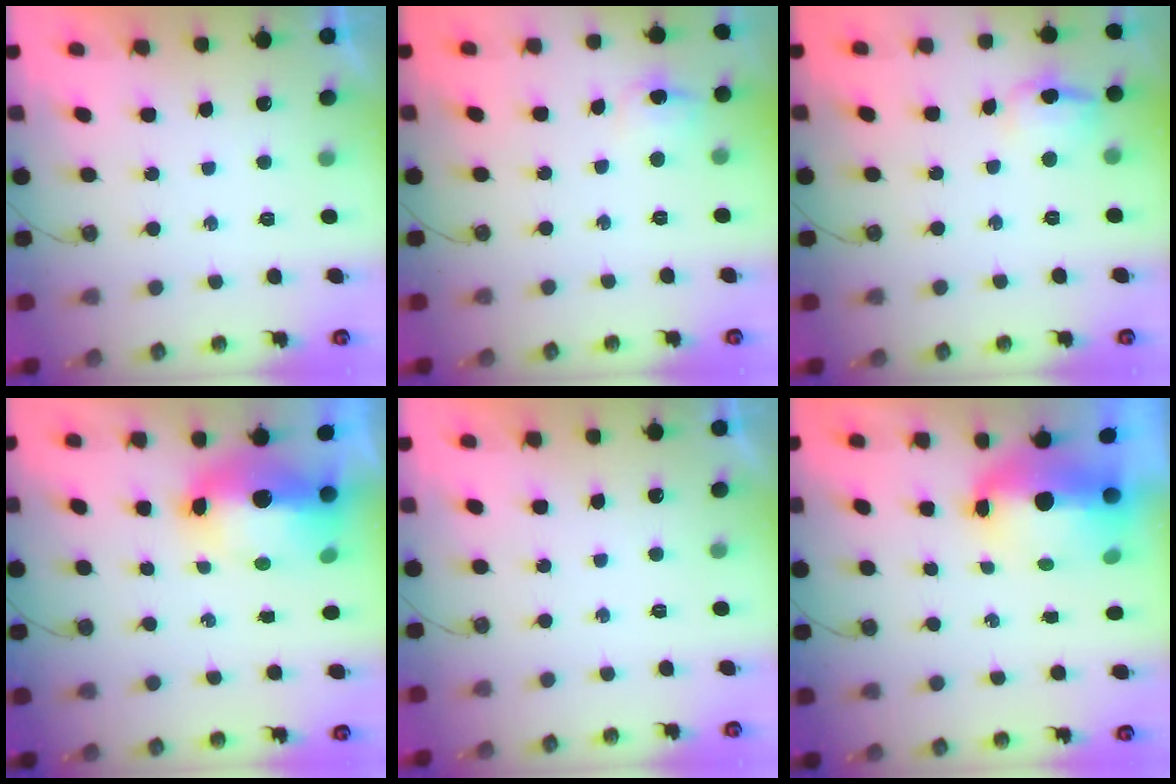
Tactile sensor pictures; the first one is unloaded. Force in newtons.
{"total": 6.6, "press": 6.6, "slide": 0.7}
{"total": 9.3, "press": 9.2, "slide": 1.4}
{"total": 12.7, "press": 12.6, "slide": 1.6}
{"total": 0.0}
{"total": 7.9, "press": 7.8, "slide": 1.4}